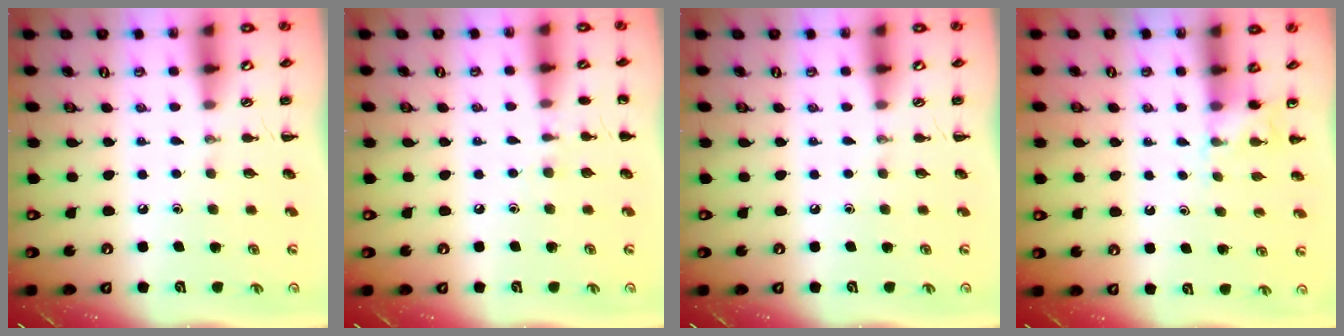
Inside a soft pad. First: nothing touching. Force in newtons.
{"total": 4.8, "press": 4.5, "slide": 1.5}
{"total": 0.0}
{"total": 4.7, "press": 4.5, "slide": 1.4}